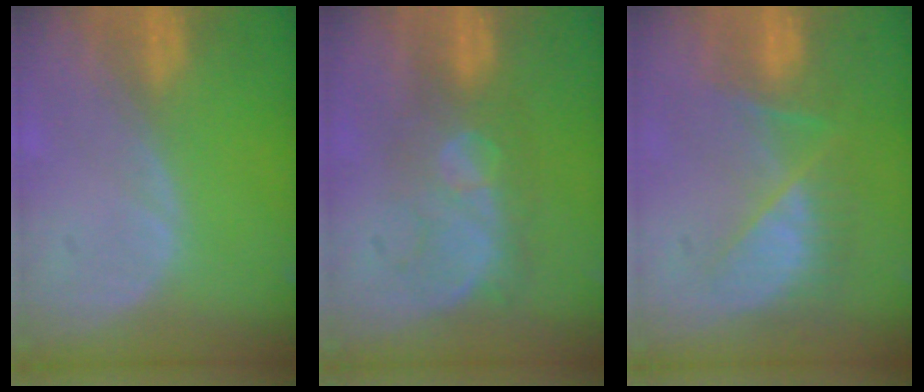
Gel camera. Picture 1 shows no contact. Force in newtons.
{"total": 7.8, "press": 7.2, "slide": 3.1}
{"total": 8.0, "press": 7.1, "slide": 3.6}